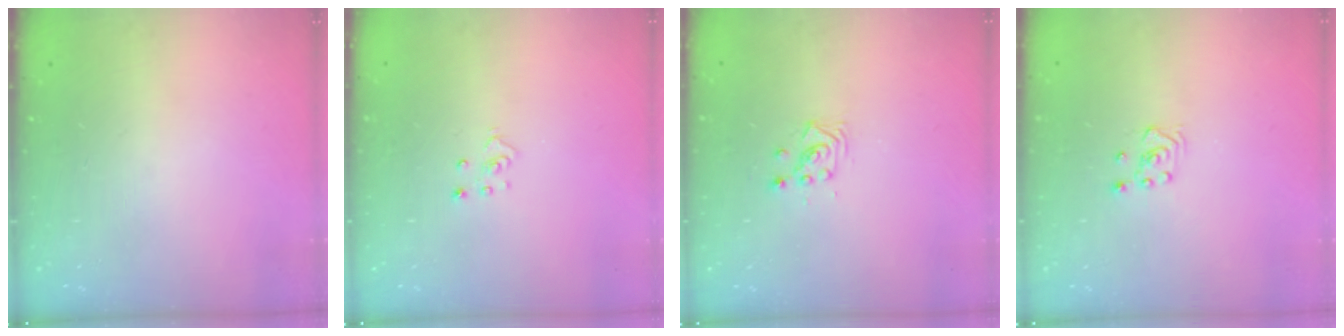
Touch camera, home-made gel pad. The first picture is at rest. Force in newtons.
{"total": 2.8, "press": 2.8, "slide": 0.3}
{"total": 3.7, "press": 3.7, "slide": 0.1}
{"total": 3.0, "press": 2.9, "slide": 0.9}